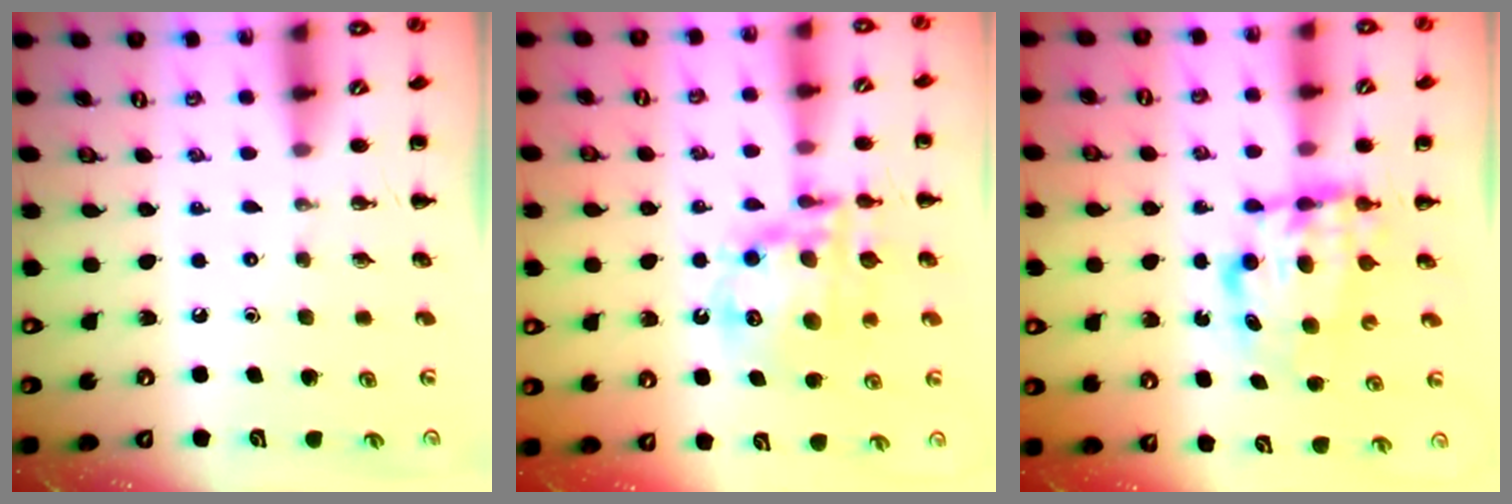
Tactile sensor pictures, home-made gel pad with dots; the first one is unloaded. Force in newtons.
{"total": 15.2, "press": 14.8, "slide": 3.6}
{"total": 6.9, "press": 6.8, "slide": 1.1}